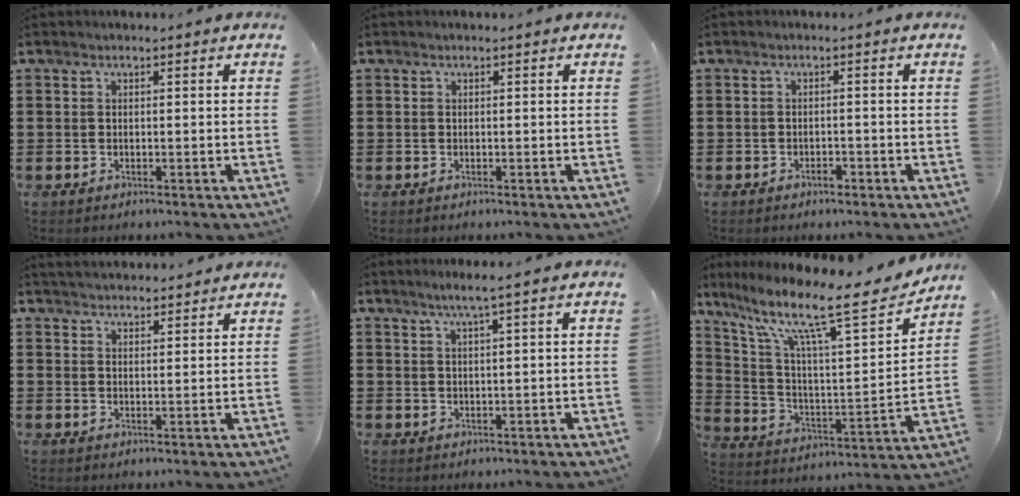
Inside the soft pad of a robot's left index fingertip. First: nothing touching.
{"total": 0.0}
{"total": 1.3, "force": [-1.0, 0.5, 0.5], "torque": [-0.016, -0.003, -0.022]}
{"total": 2.6, "force": [2.6, 0.0, 0.0], "torque": [-0.005, -0.005, 0.051]}
{"total": 2.2, "force": [1.2, -0.4, 1.8], "torque": [-0.036, -0.003, 0.019]}
{"total": 14.6, "force": [10.1, 2.6, 10.2], "torque": [-0.208, -0.058, 0.155]}